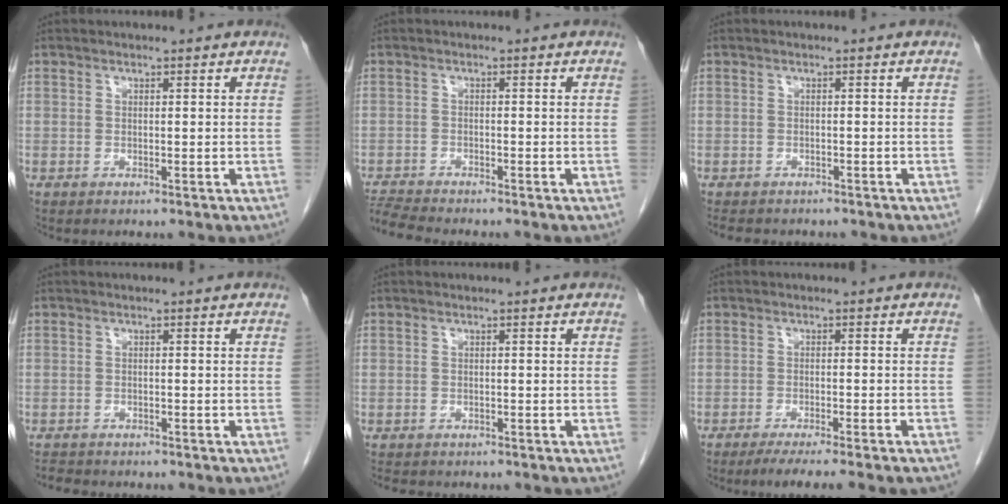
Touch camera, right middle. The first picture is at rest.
{"total": 4.6, "force": [-4.5, -0.5, 0.9], "torque": [-0.021, -0.019, -0.082]}
{"total": 6.2, "force": [-5.3, 2.6, 2.0], "torque": [-0.031, -0.001, -0.069]}
{"total": 3.4, "force": [-3.1, 1.1, 0.9], "torque": [-0.017, -0.007, -0.045]}
{"total": 4.2, "force": [-3.5, 1.9, 1.3], "torque": [-0.022, -0.005, -0.047]}
{"total": 9.3, "force": [-7.7, 0.2, 5.3], "torque": [-0.057, -0.016, -0.108]}